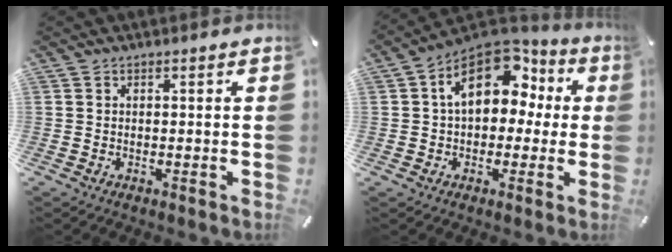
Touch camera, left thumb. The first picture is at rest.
{"total": 15.3, "force": [4.3, 10.4, 10.3], "torque": [-0.159, -0.012, 0.077]}